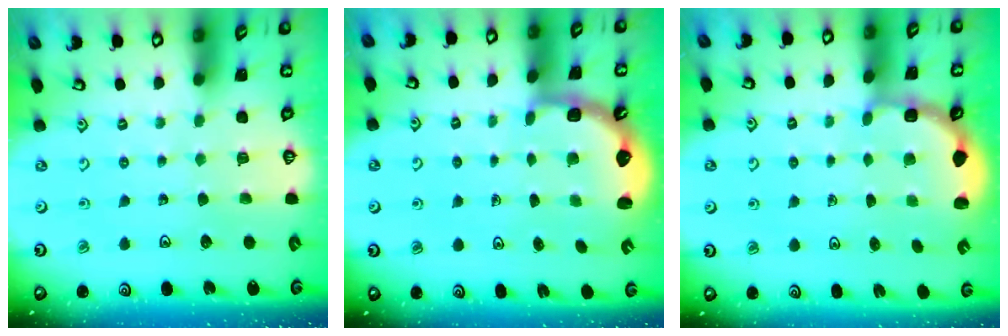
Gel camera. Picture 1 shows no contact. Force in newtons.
{"total": 2.5, "press": 2.1, "slide": 1.3}
{"total": 2.7, "press": 2.3, "slide": 1.5}